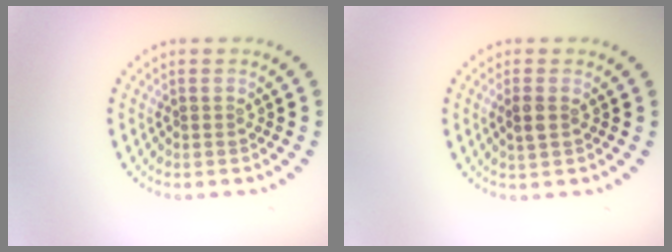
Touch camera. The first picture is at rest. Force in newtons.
{"total": 1.3, "press": 1.3, "slide": 0.3}